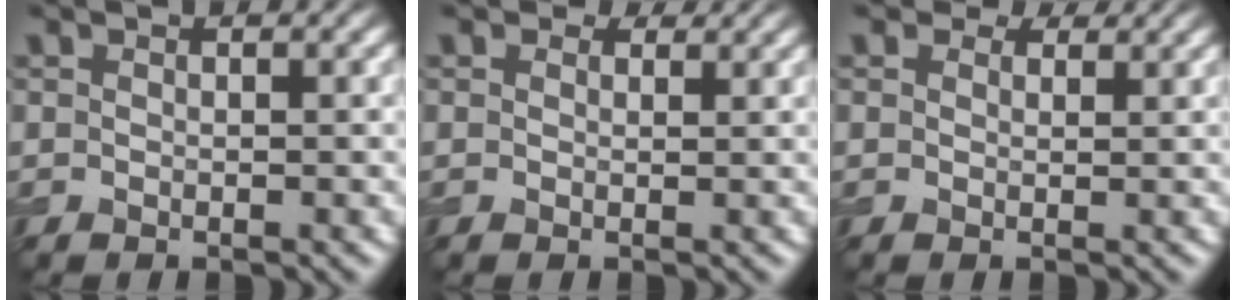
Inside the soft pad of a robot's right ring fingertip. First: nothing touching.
{"total": 1.5, "force": [1.1, 0.8, 0.5], "torque": [-0.011, -0.004, 0.008]}
{"total": 2.1, "force": [1.6, 1.1, 0.8], "torque": [-0.016, -0.002, 0.013]}